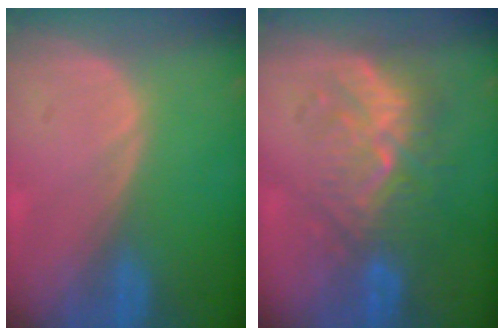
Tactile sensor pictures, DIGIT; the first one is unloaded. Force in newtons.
{"total": 8.8, "press": 8.5, "slide": 2.4}